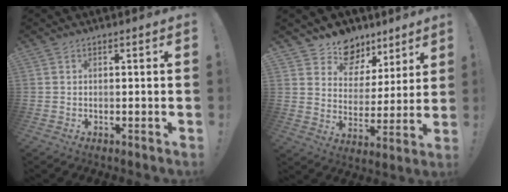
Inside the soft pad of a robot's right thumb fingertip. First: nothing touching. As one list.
[{"total": 11.2, "force": [8.3, 7.1, 2.2], "torque": [-0.039, -0.062, 0.158]}]